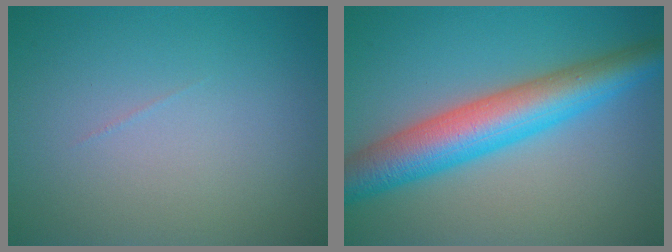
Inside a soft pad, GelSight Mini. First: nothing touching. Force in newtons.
{"total": 8.0, "press": 8.0, "slide": 0.2}